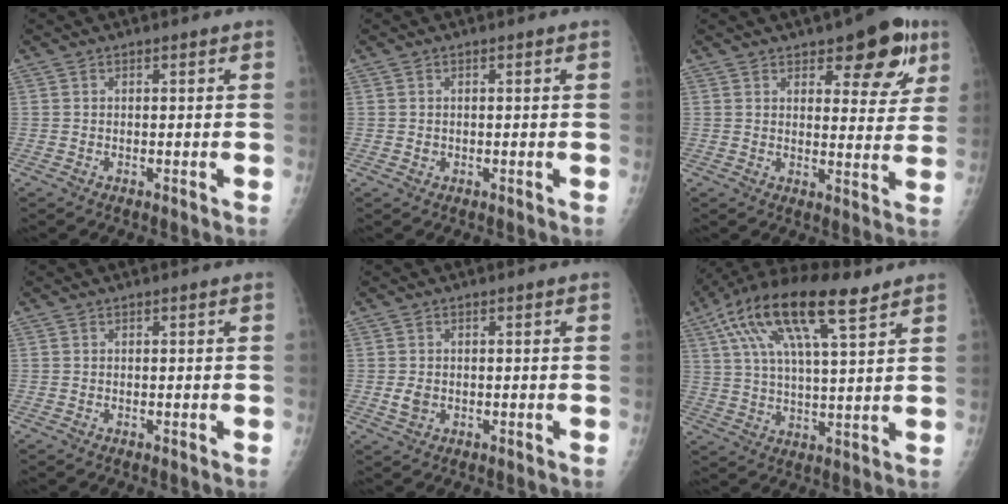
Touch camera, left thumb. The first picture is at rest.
{"total": 0.6, "force": [-0.1, 0.6, 0.1], "torque": [0.005, 0.001, 0.000]}
{"total": 11.8, "force": [6.5, 5.1, 8.4], "torque": [-0.062, -0.026, 0.081]}
{"total": 0.0}
{"total": 2.2, "force": [-0.4, 1.7, 1.3], "torque": [-0.018, -0.001, -0.004]}
{"total": 17.7, "force": [9.6, 5.7, 13.8], "torque": [-0.251, -0.002, 0.170]}